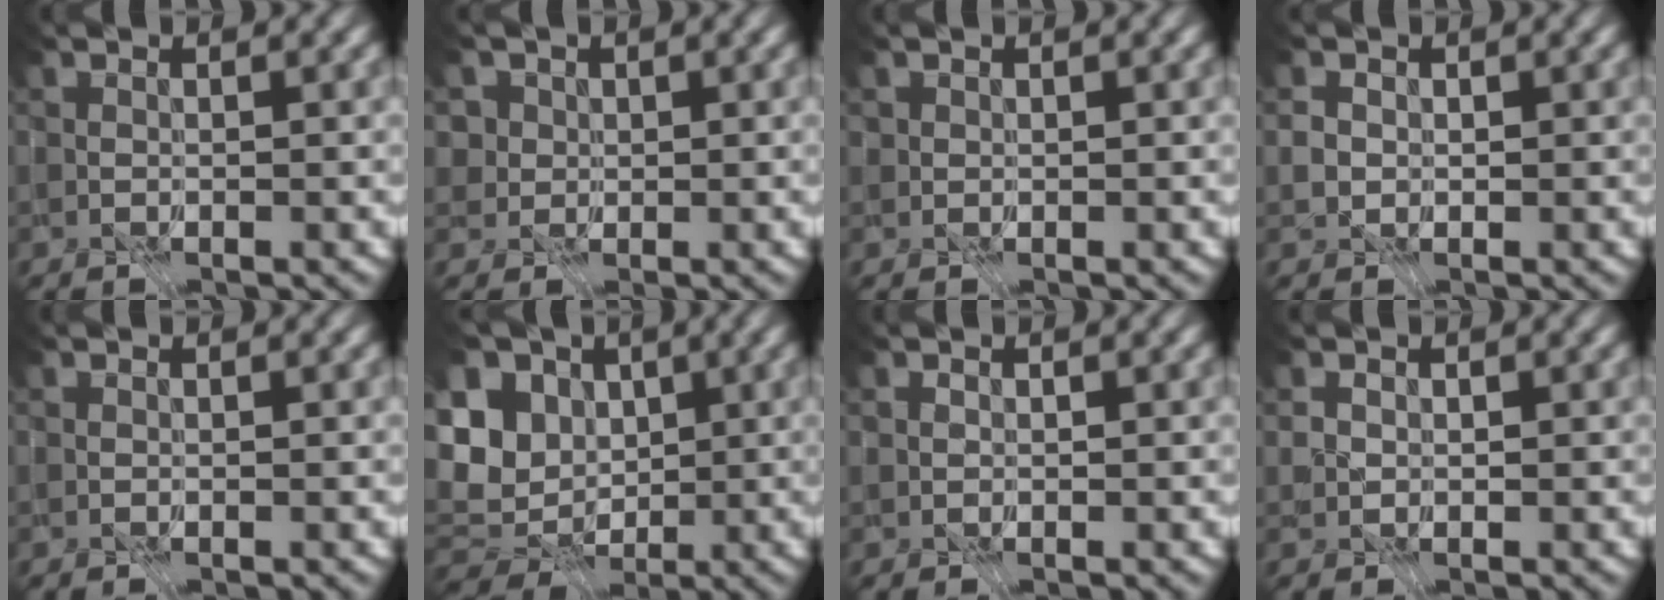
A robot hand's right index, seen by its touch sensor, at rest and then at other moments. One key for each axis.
{"total": 5.0, "fx": 2.4, "fy": 3.8, "fz": 2.2, "tx": -0.042, "ty": 0.001, "tz": 0.023}
{"total": 1.8, "fx": 1.0, "fy": 1.3, "fz": 0.7, "tx": -0.013, "ty": 0.005, "tz": 0.011}
{"total": 2.4, "fx": 1.3, "fy": 1.8, "fz": 0.9, "tx": 0.002, "ty": 0.003, "tz": 0.006}
{"total": 0.0}
{"total": 7.4, "fx": -0.1, "fy": 5.6, "fz": 4.9, "tx": -0.089, "ty": -0.006, "tz": 0.004}
{"total": 2.3, "fx": 1.2, "fy": 1.6, "fz": 1.1, "tx": -0.015, "ty": 0.008, "tz": 0.011}
{"total": 1.9, "fx": 1.0, "fy": 1.4, "fz": 0.8, "tx": -0.006, "ty": 0.003, "tz": 0.011}